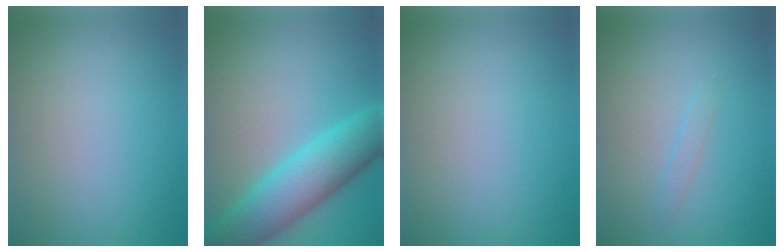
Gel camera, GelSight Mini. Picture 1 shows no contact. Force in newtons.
{"total": 7.8, "press": 7.8, "slide": 0.3}
{"total": 0.0}
{"total": 0.8, "press": 0.8, "slide": 0.1}